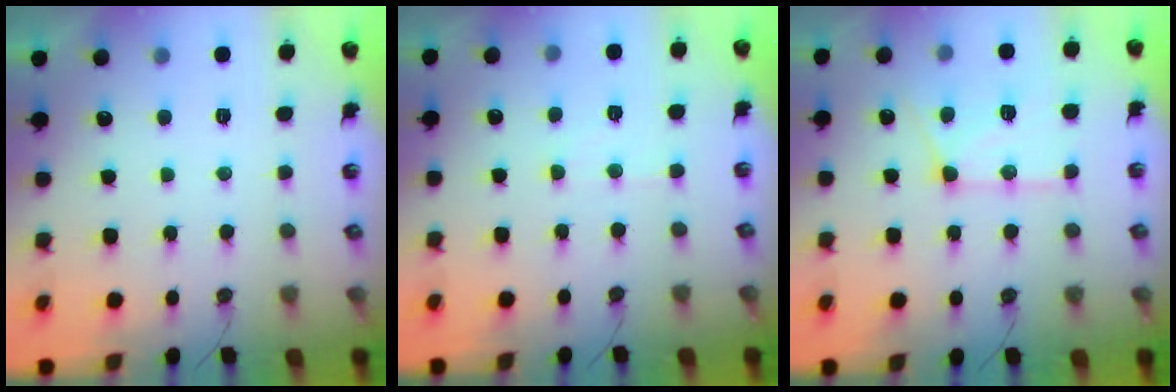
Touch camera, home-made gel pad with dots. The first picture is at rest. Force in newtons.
{"total": 4.1, "press": 4.0, "slide": 0.6}
{"total": 14.3, "press": 14.3, "slide": 1.5}